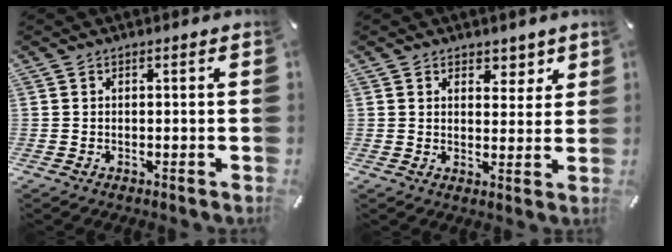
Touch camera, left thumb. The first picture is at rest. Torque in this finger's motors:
{"motor_torque": [0.01, -0.51, -0.05, 0.10, 0.05]}